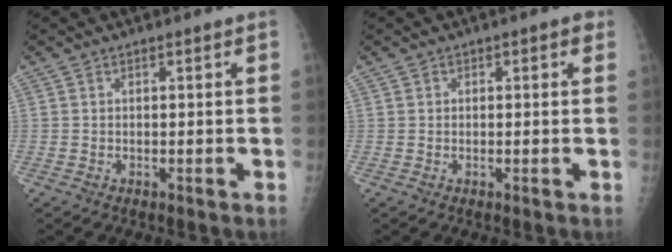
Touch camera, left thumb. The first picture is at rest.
{"total": 1.6, "force": [0.5, 1.3, 0.7], "torque": [0.008, 0.002, 0.002]}